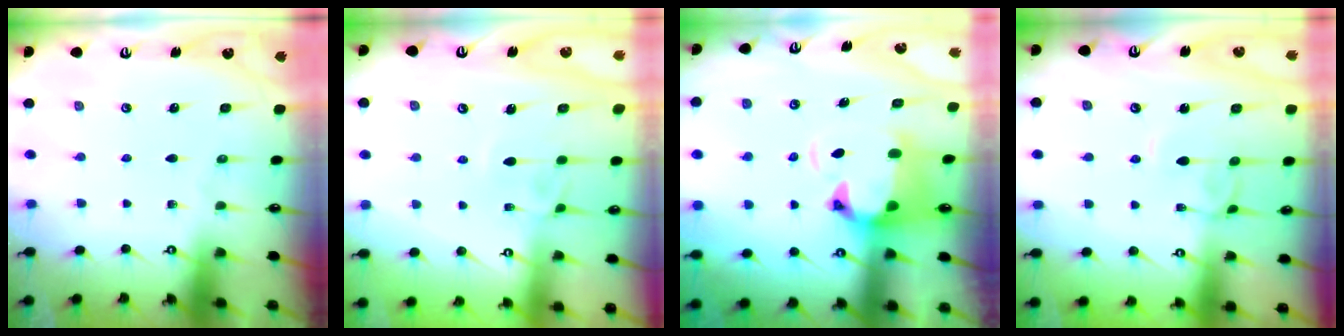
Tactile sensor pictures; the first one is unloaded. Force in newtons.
{"total": 0.9, "press": 0.2, "slide": 0.8}
{"total": 3.2, "press": 2.9, "slide": 1.4}
{"total": 2.9, "press": 2.9, "slide": 0.3}